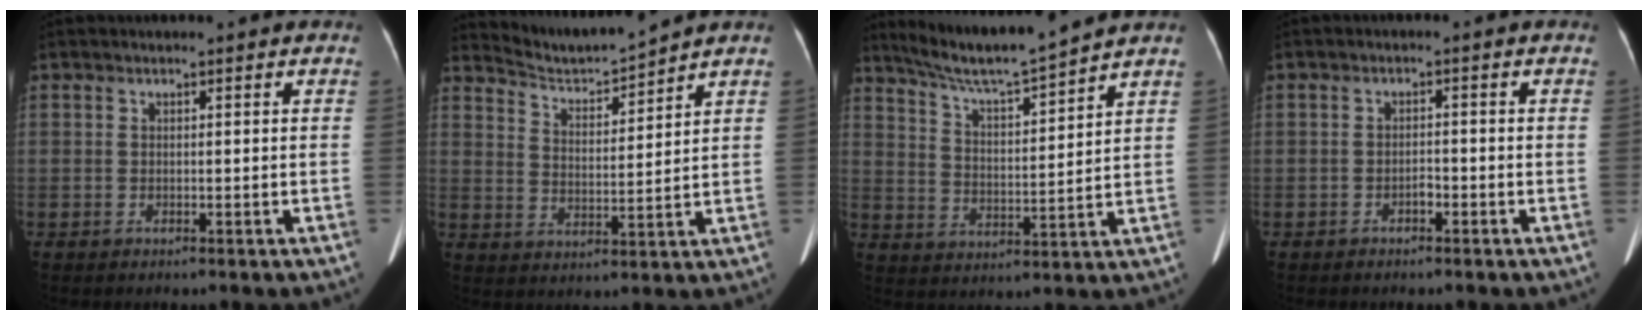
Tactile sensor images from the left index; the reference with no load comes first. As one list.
[{"total": 6.7, "force": [6.6, -1.2, 0.1], "torque": [-0.015, -0.006, 0.133]}, {"total": 11.1, "force": [10.2, -1.3, 4.2], "torque": [-0.079, 0.002, 0.180]}, {"total": 1.4, "force": [-0.9, 0.5, 0.9], "torque": [-0.013, 0.003, -0.015]}]